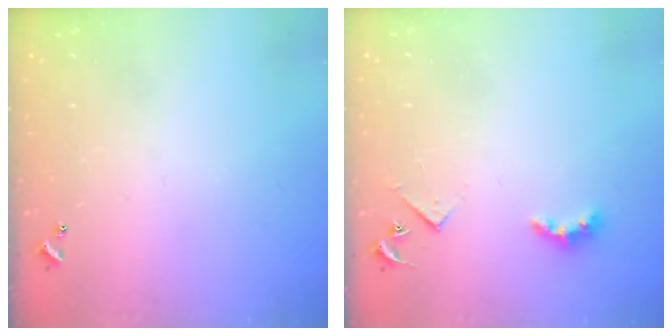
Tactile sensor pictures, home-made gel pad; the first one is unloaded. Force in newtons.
{"total": 3.6, "press": 3.6, "slide": 0.6}